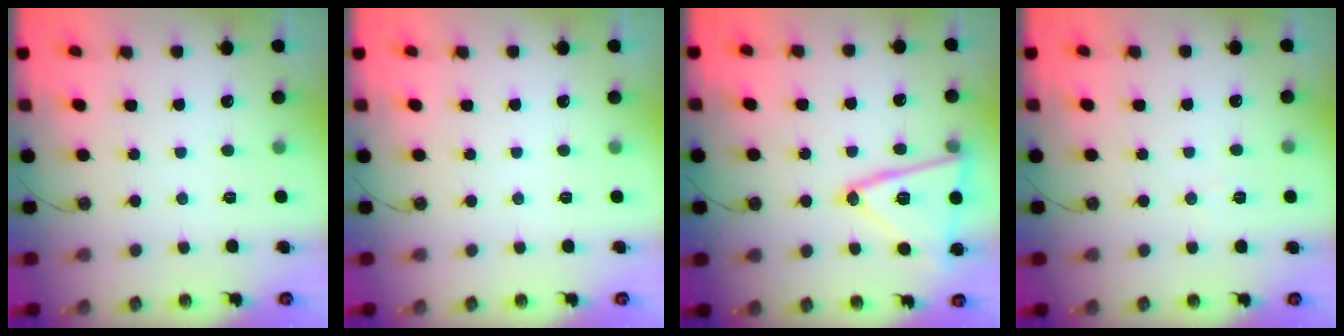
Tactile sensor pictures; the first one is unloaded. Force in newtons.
{"total": 0.0}
{"total": 16.9, "press": 16.7, "slide": 2.0}
{"total": 5.3, "press": 3.2, "slide": 4.3}